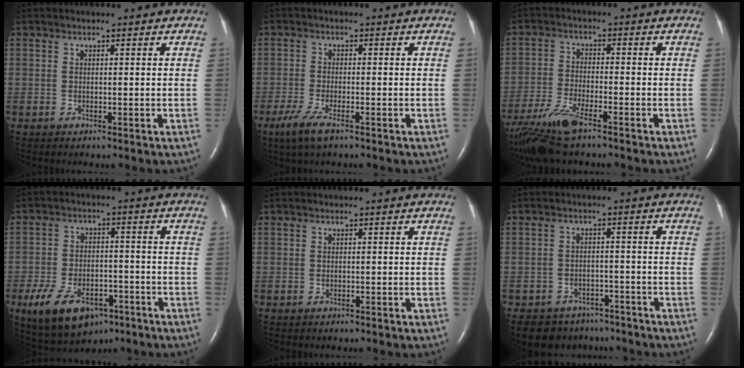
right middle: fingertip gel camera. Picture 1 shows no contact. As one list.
[{"total": 4.7, "force": [-3.0, 0.9, 3.5], "torque": [-0.084, -0.013, -0.056]}, {"total": 9.9, "force": [-7.3, 1.8, 6.4], "torque": [-0.137, -0.025, -0.136]}, {"total": 11.4, "force": [-6.3, 6.1, 7.3], "torque": [-0.136, -0.005, -0.096]}, {"total": 0.0}, {"total": 8.4, "force": [-6.8, 4.9, 1.1], "torque": [-0.018, 0.009, -0.090]}]